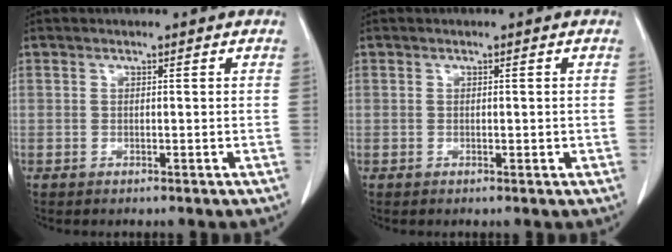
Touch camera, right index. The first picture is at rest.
{"total": 0.8, "force": [-0.1, 0.5, 0.6], "torque": [-0.005, 0.002, -0.001]}